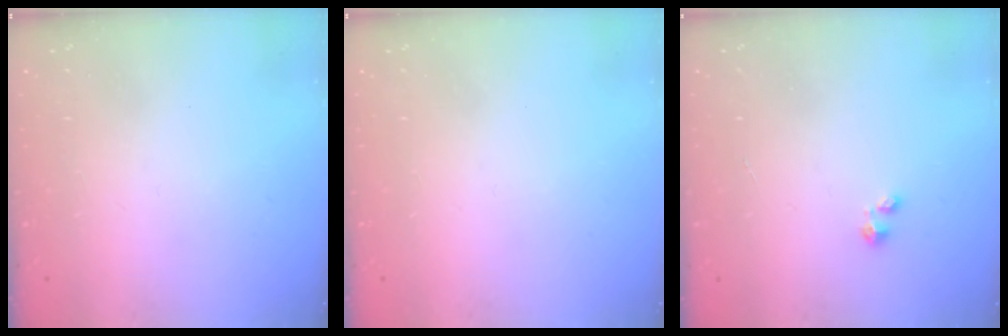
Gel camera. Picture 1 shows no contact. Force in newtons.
{"total": 0.0}
{"total": 0.0}